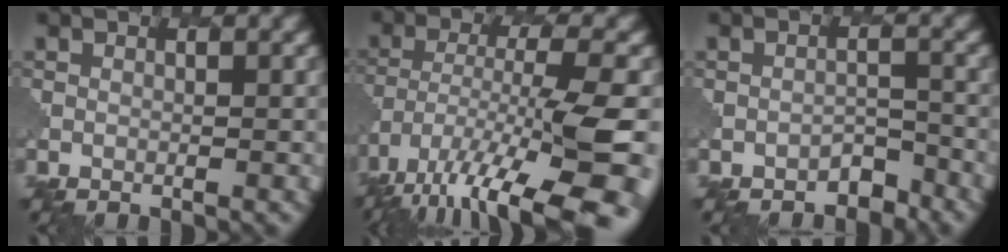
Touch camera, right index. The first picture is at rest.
{"total": 14.1, "force": [-8.6, 3.4, 10.6], "torque": [-0.206, -0.013, -0.135]}
{"total": 2.2, "force": [-2.0, 0.8, 0.4], "torque": [-0.004, 0.007, -0.032]}